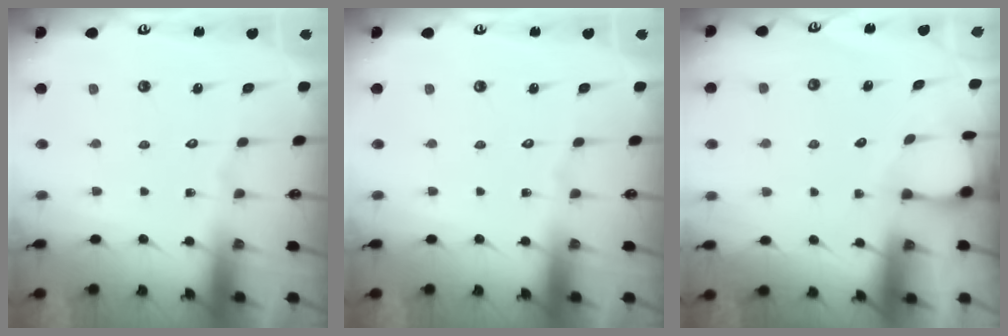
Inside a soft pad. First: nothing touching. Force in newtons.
{"total": 0.0}
{"total": 2.4, "press": 2.3, "slide": 0.4}